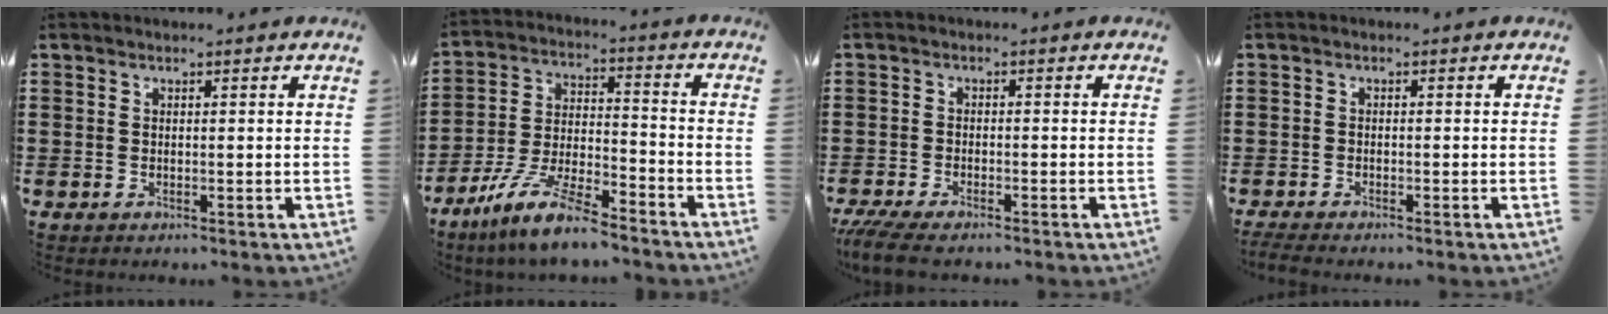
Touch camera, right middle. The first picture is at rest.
{"total": 9.9, "force": [-8.4, 1.0, 5.1], "torque": [-0.112, 0.009, -0.168]}
{"total": 3.5, "force": [-3.2, 0.2, 1.5], "torque": [-0.045, -0.014, -0.066]}
{"total": 1.1, "force": [-1.1, -0.1, 0.3], "torque": [-0.015, -0.006, -0.023]}